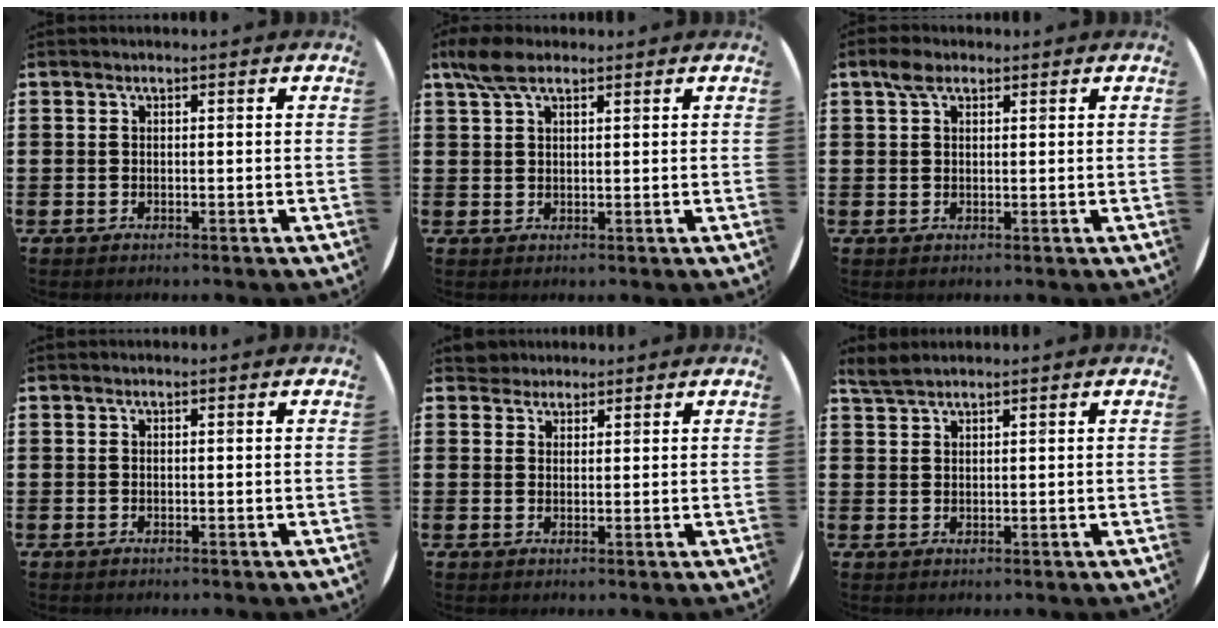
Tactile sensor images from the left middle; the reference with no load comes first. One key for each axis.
{"total": 4.1, "fx": 2.7, "fy": 1.8, "fz": 2.5, "tx": -0.055, "ty": 0.008, "tz": 0.050}
{"total": 2.5, "fx": 1.7, "fy": 1.3, "fz": 1.3, "tx": -0.021, "ty": 0.004, "tz": 0.029}
{"total": 0.0}
{"total": 2.2, "fx": 2.0, "fy": 0.9, "fz": -0.2, "tx": -0.001, "ty": 0.006, "tz": 0.041}
{"total": 2.0, "fx": 2.0, "fy": 0.2, "fz": 0.6, "tx": -0.015, "ty": 0.003, "tz": 0.038}